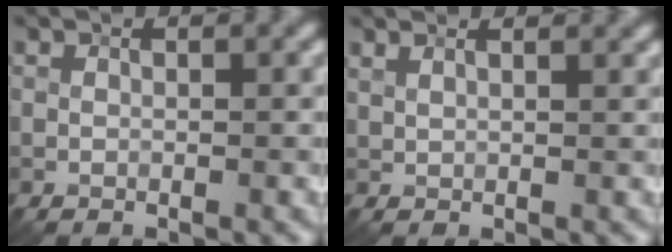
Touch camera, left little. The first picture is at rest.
{"total": 3.8, "force": [2.9, 1.5, 1.9], "torque": [-0.019, 0.029, 0.022]}